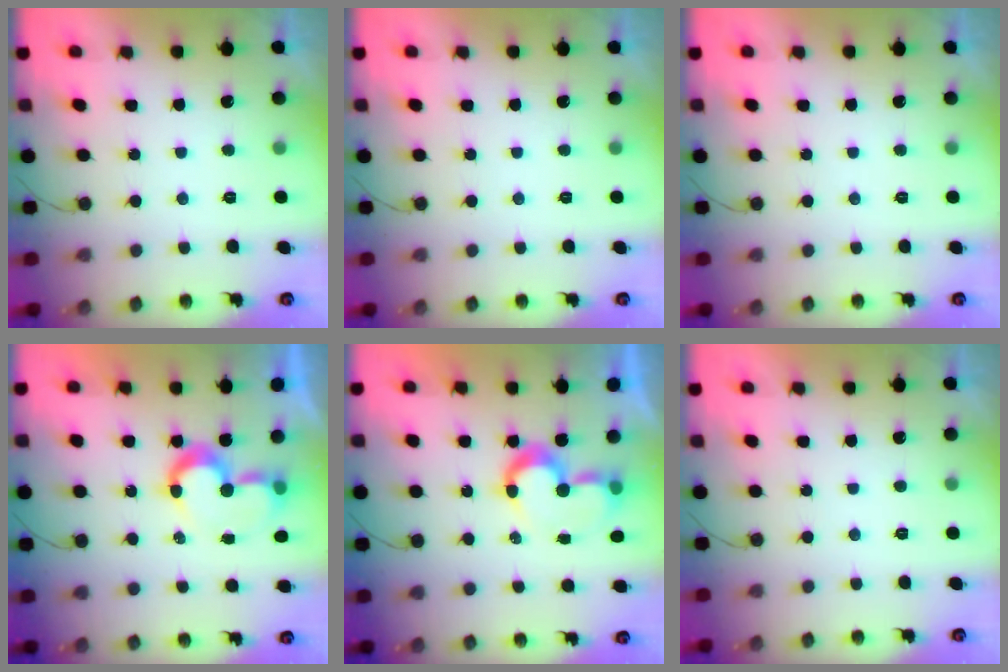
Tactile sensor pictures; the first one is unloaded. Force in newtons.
{"total": 0.0}
{"total": 0.0}
{"total": 8.7, "press": 8.7, "slide": 0.1}
{"total": 8.7, "press": 8.7, "slide": 0.1}
{"total": 1.8, "press": 1.8, "slide": 0.1}